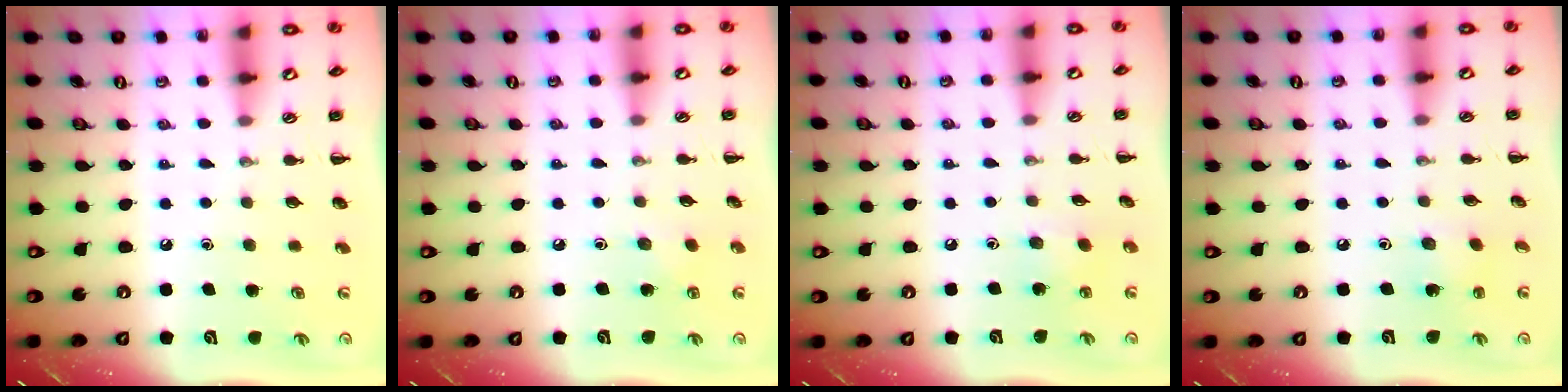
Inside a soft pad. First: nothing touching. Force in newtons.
{"total": 3.0, "press": 2.9, "slide": 0.9}
{"total": 3.9, "press": 3.8, "slide": 0.8}
{"total": 2.8, "press": 2.7, "slide": 0.8}